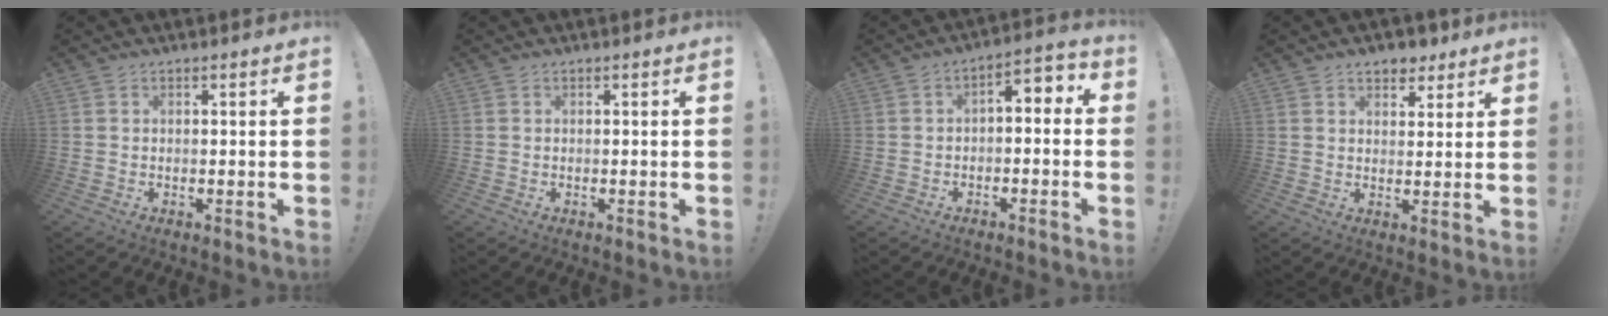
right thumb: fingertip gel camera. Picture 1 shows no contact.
{"total": 0.0}
{"total": 4.2, "force": [-2.4, 2.3, 2.7], "torque": [-0.029, 0.009, -0.045]}
{"total": 5.9, "force": [4.2, 3.6, 2.0], "torque": [-0.007, -0.023, 0.073]}